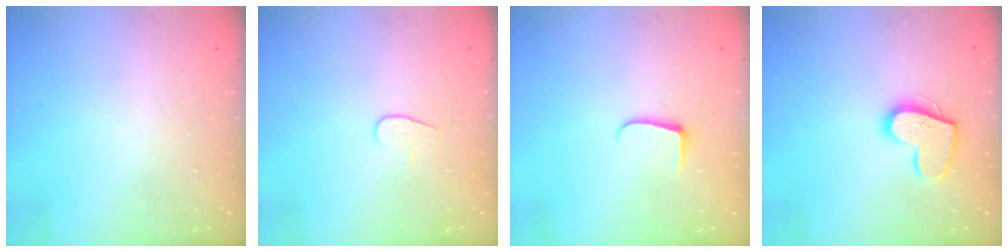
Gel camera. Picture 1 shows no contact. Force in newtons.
{"total": 5.1, "press": 5.1, "slide": 0.5}
{"total": 6.2, "press": 6.1, "slide": 0.8}
{"total": 14.2, "press": 14.2, "slide": 1.0}